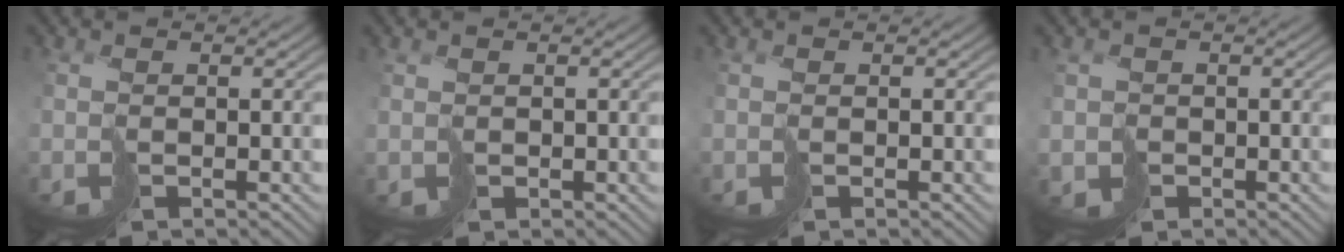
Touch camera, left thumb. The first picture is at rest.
{"total": 0.5, "force": [0.2, 0.4, -0.3], "torque": [0.003, -0.005, 0.005]}
{"total": 0.0}
{"total": 1.8, "force": [-0.8, 1.6, 0.1], "torque": [-0.005, -0.004, -0.020]}